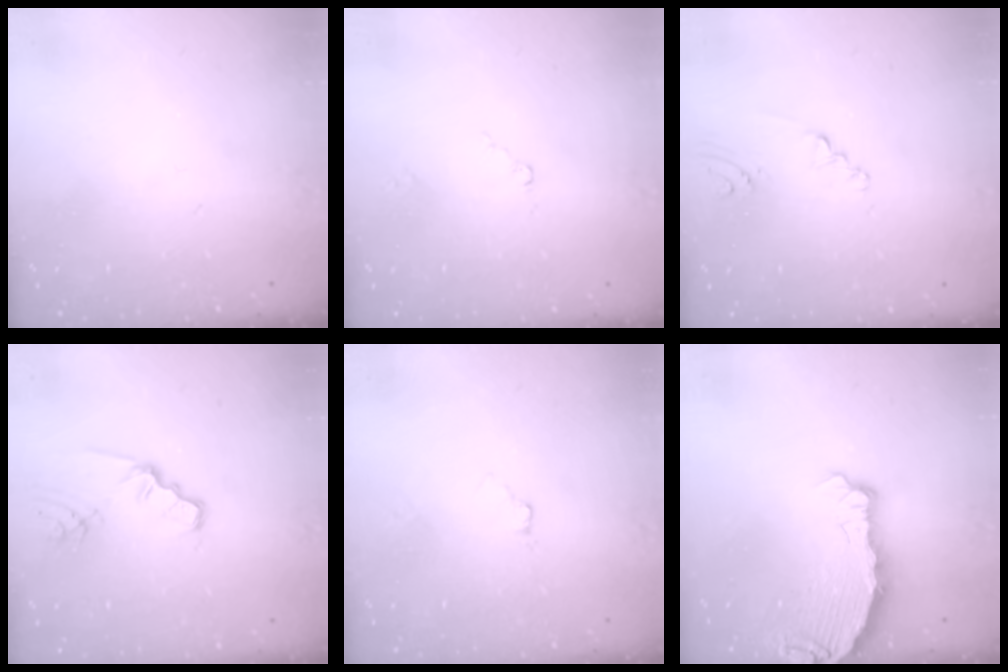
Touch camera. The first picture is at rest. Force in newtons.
{"total": 2.0, "press": 2.0, "slide": 0.3}
{"total": 2.0, "press": 1.6, "slide": 1.2}
{"total": 2.5, "press": 2.5, "slide": 0.4}
{"total": 3.9, "press": 2.3, "slide": 3.1}
{"total": 5.2, "press": 5.0, "slide": 1.2}